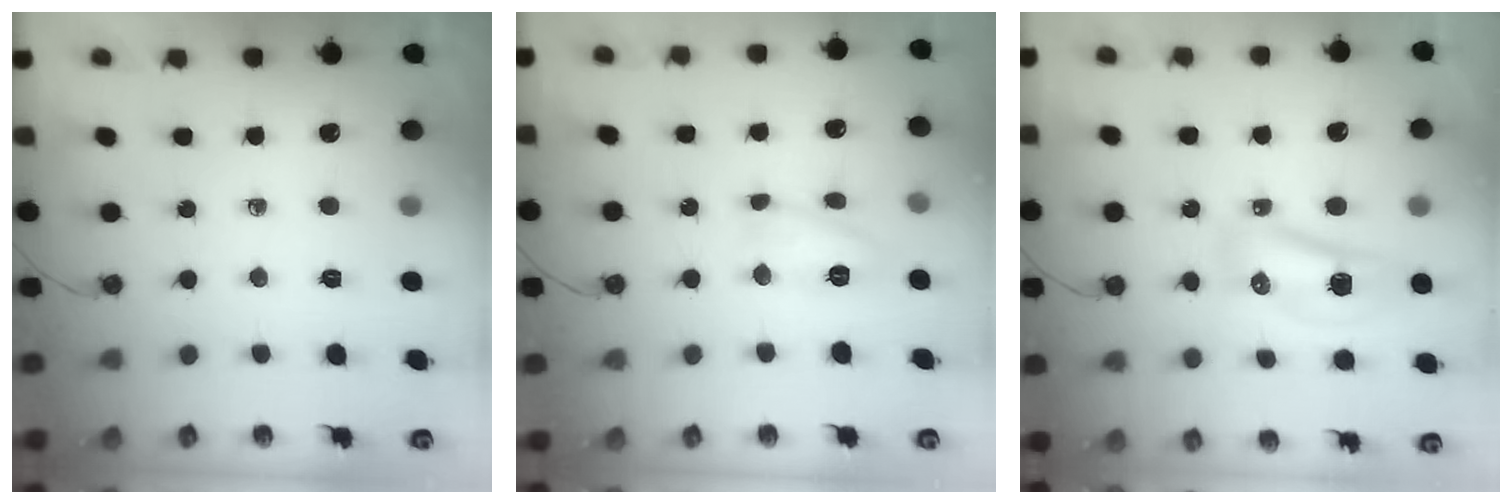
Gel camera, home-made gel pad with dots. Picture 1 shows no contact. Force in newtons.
{"total": 9.0, "press": 8.9, "slide": 0.7}
{"total": 14.9, "press": 10.5, "slide": 10.6}